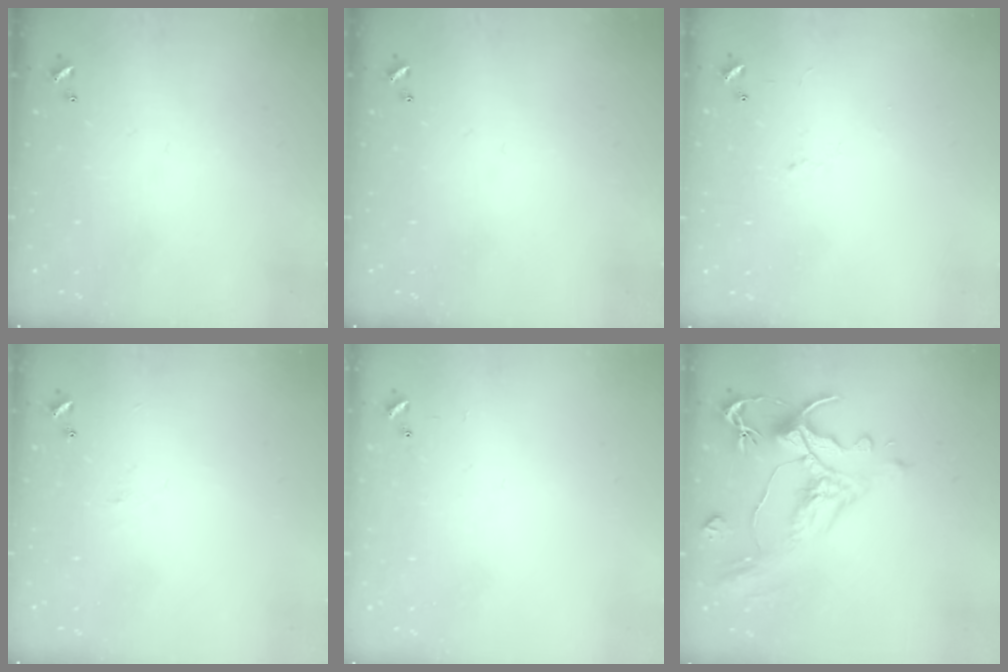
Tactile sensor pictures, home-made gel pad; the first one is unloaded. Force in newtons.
{"total": 0.0}
{"total": 0.7, "press": 0.4, "slide": 0.6}
{"total": 1.8, "press": 1.7, "slide": 0.6}
{"total": 8.0, "press": 8.0, "slide": 0.5}
{"total": 1.5, "press": 0.2, "slide": 1.5}